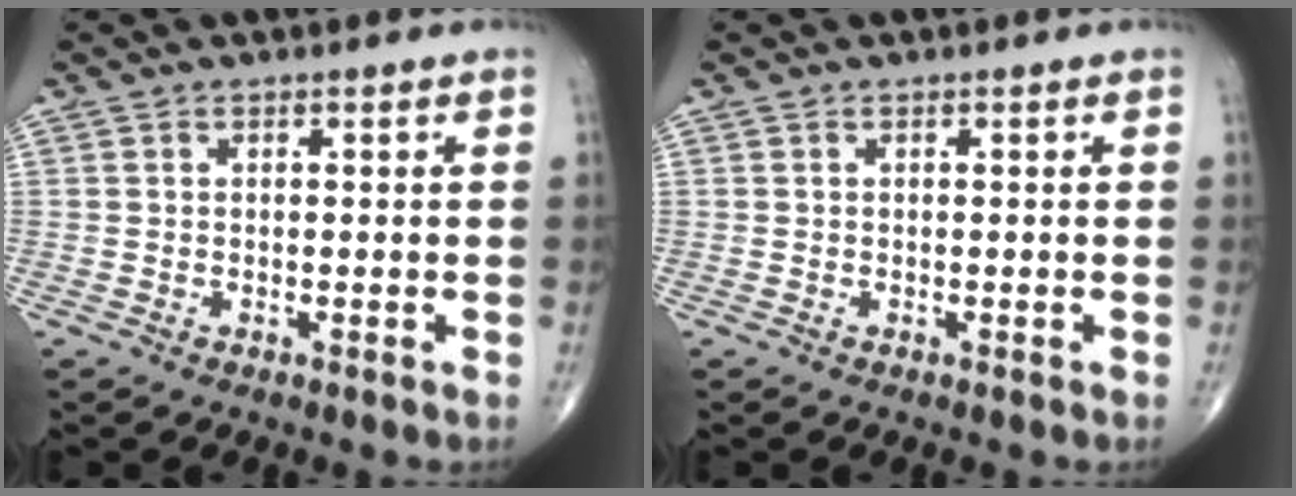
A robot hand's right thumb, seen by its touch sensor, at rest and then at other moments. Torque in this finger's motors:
{"motor_torque": [0.00, 0.00, 0.07, 0.07, 0.00]}